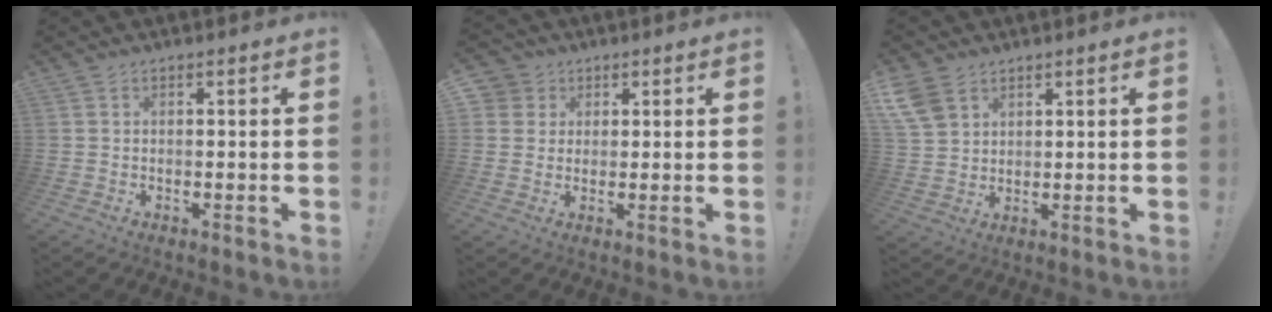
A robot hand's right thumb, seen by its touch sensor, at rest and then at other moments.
{"total": 4.6, "force": [2.1, 4.1, 0.5], "torque": [-0.008, -0.005, 0.040]}
{"total": 7.2, "force": [4.3, 4.8, 3.2], "torque": [-0.071, -0.016, 0.089]}